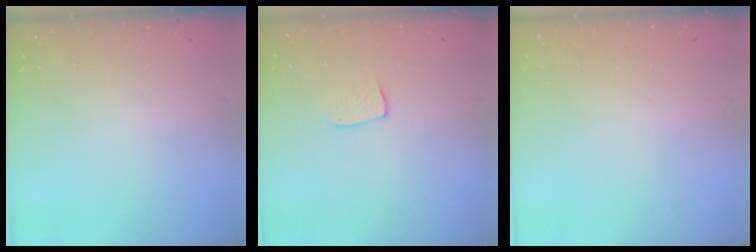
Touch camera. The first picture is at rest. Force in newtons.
{"total": 5.9, "press": 5.9, "slide": 0.3}
{"total": 0.6, "press": 0.6, "slide": 0.1}